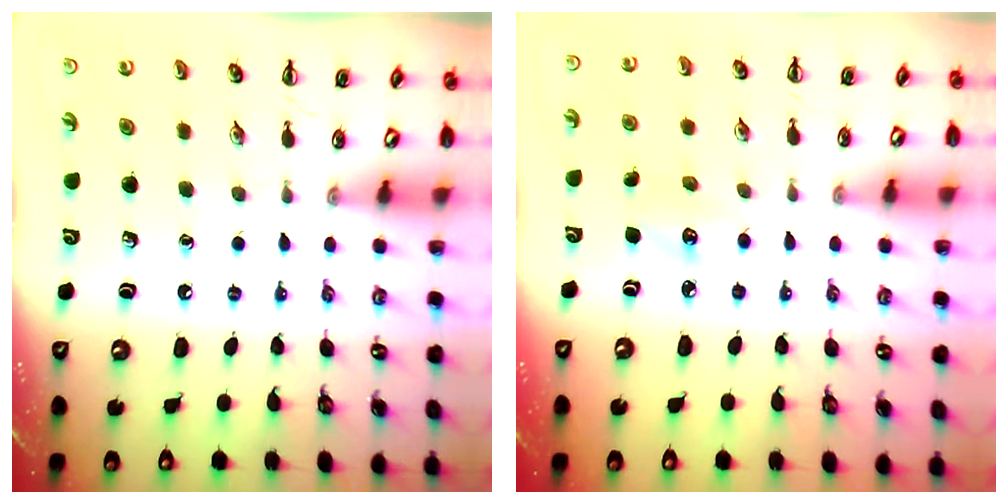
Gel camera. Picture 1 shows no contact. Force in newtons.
{"total": 3.2, "press": 3.1, "slide": 0.8}